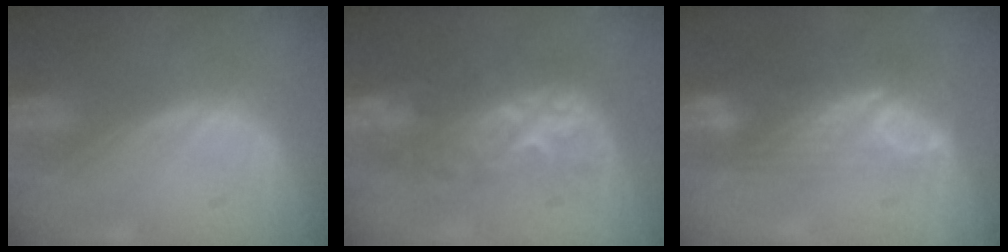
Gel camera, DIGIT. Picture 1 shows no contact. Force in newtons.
{"total": 8.2, "press": 8.2, "slide": 0.5}
{"total": 7.6, "press": 6.6, "slide": 3.7}